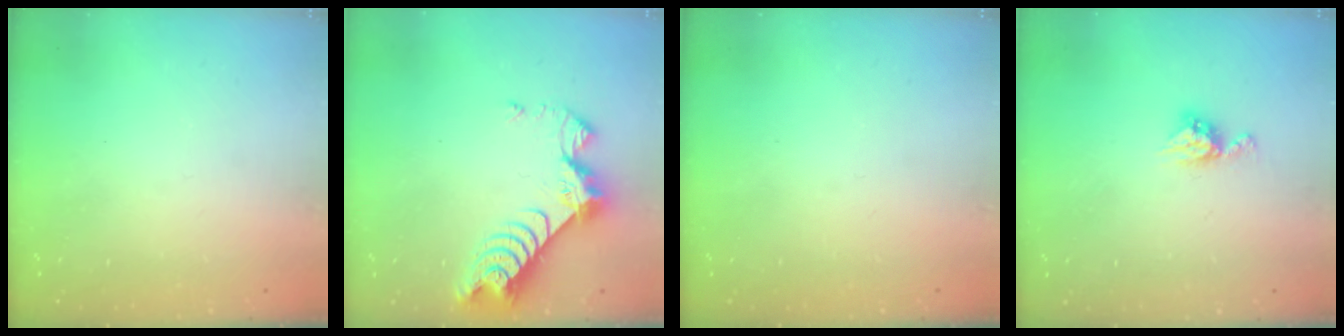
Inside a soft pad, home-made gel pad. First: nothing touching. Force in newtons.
{"total": 9.3, "press": 9.2, "slide": 0.8}
{"total": 0.0}
{"total": 6.1, "press": 6.1, "slide": 0.4}